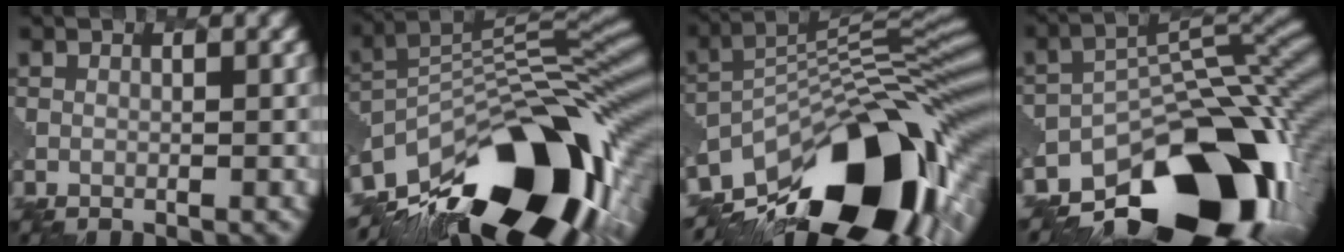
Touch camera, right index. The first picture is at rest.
{"total": 16.4, "force": [-8.9, 7.3, 11.7], "torque": [-0.195, 0.006, -0.164]}
{"total": 16.6, "force": [-9.3, 6.5, 12.1], "torque": [-0.191, 0.010, -0.169]}
{"total": 16.7, "force": [-9.5, 8.8, 10.6], "torque": [-0.147, -0.021, -0.148]}